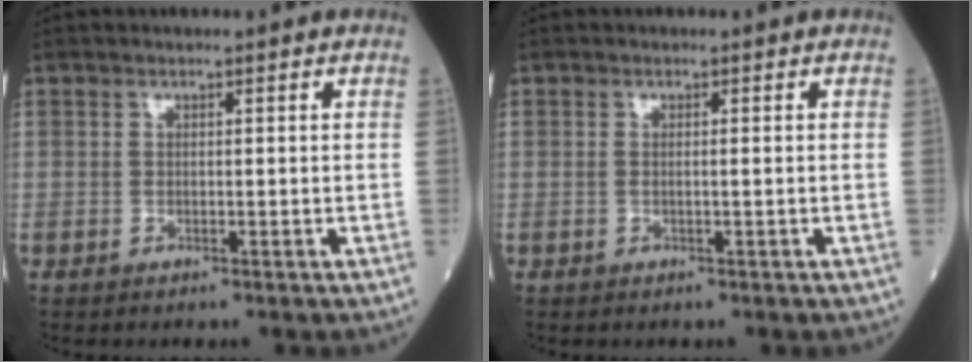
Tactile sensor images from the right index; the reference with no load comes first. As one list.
[{"total": 0.7, "force": [-0.1, -0.1, 0.7], "torque": [-0.014, -0.001, -0.002]}]